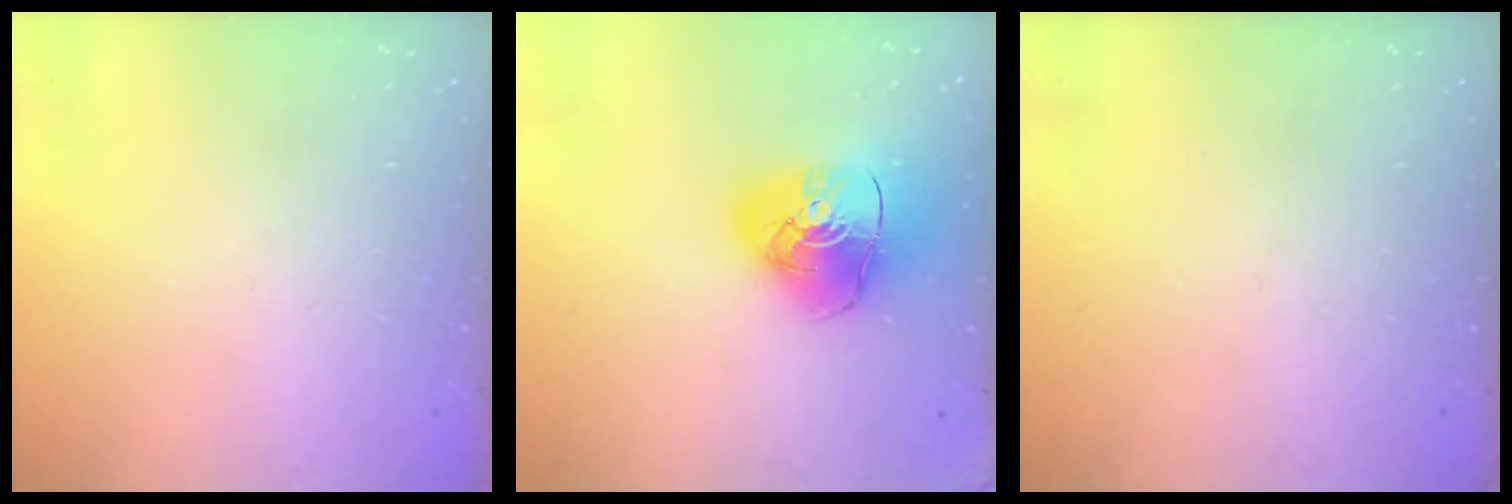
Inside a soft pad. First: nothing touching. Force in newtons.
{"total": 14.6, "press": 14.4, "slide": 2.1}
{"total": 0.0}